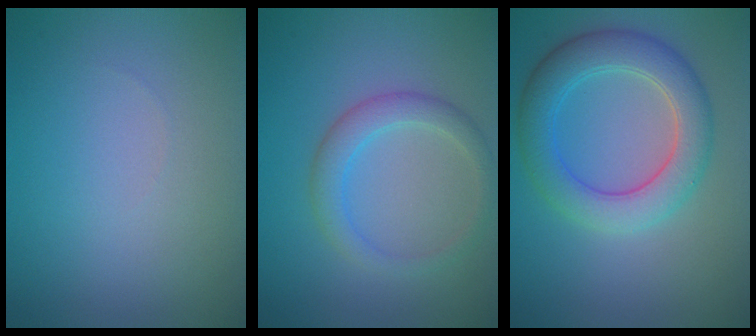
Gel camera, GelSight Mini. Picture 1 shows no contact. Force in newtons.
{"total": 2.7, "press": 2.7, "slide": 0.0}
{"total": 5.5, "press": 5.5, "slide": 0.4}